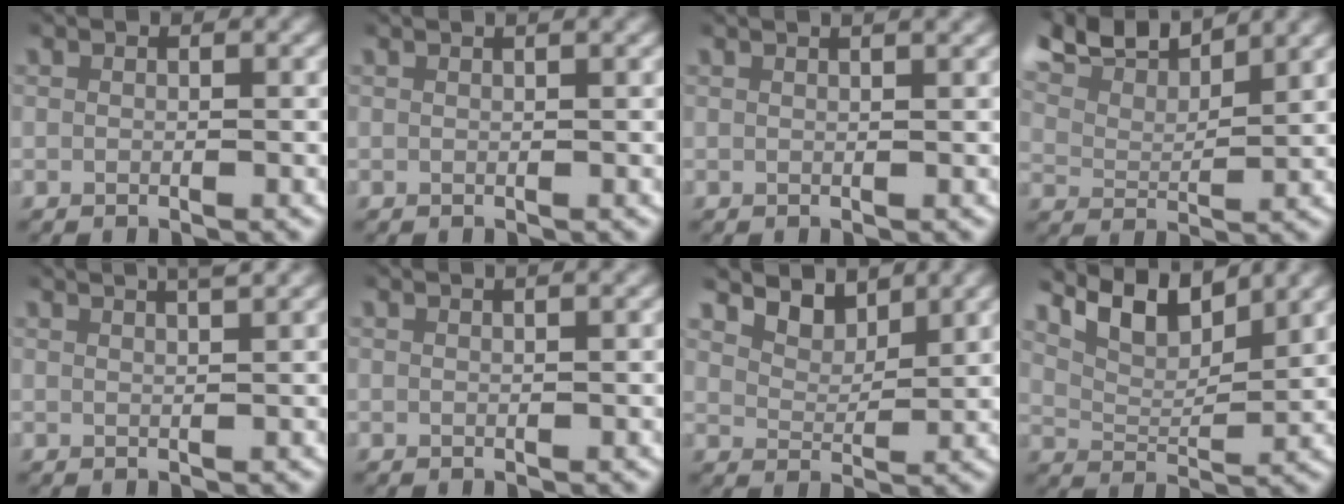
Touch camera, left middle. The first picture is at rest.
{"total": 1.4, "force": [1.0, 0.0, 1.0], "torque": [-0.006, 0.009, 0.011]}
{"total": 2.5, "force": [1.7, 0.4, 1.7], "torque": [-0.017, 0.010, 0.022]}
{"total": 7.9, "force": [6.6, 2.5, 3.5], "torque": [-0.080, 0.020, 0.101]}
{"total": 5.0, "force": [3.5, 1.7, 3.1], "torque": [-0.041, 0.015, 0.048]}
{"total": 2.1, "force": [1.5, 0.3, 1.5], "torque": [-0.014, 0.011, 0.019]}
{"total": 5.0, "force": [3.8, 2.5, 2.1], "torque": [-0.047, 0.000, 0.062]}
{"total": 6.2, "force": [4.5, 2.4, 3.5], "torque": [-0.068, 0.000, 0.077]}